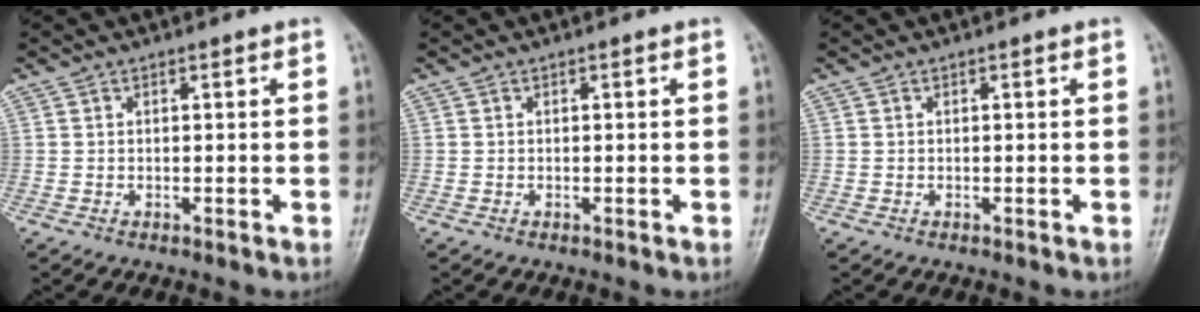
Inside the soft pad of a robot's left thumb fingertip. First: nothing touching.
{"total": 0.0}
{"total": 0.0}